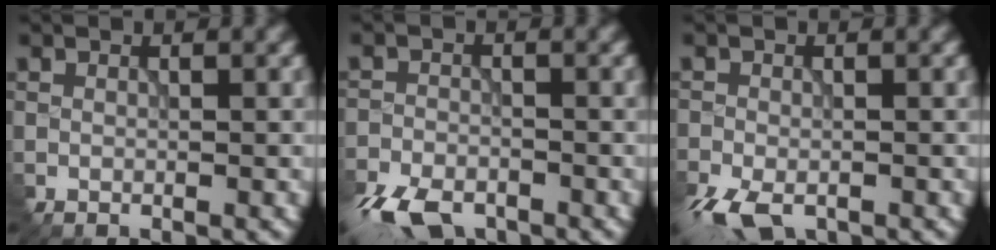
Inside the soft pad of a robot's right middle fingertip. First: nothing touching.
{"total": 5.9, "force": [-4.7, 2.4, 2.7], "torque": [-0.054, -0.027, -0.094]}
{"total": 4.4, "force": [-2.9, 1.9, 2.7], "torque": [-0.055, -0.014, -0.056]}